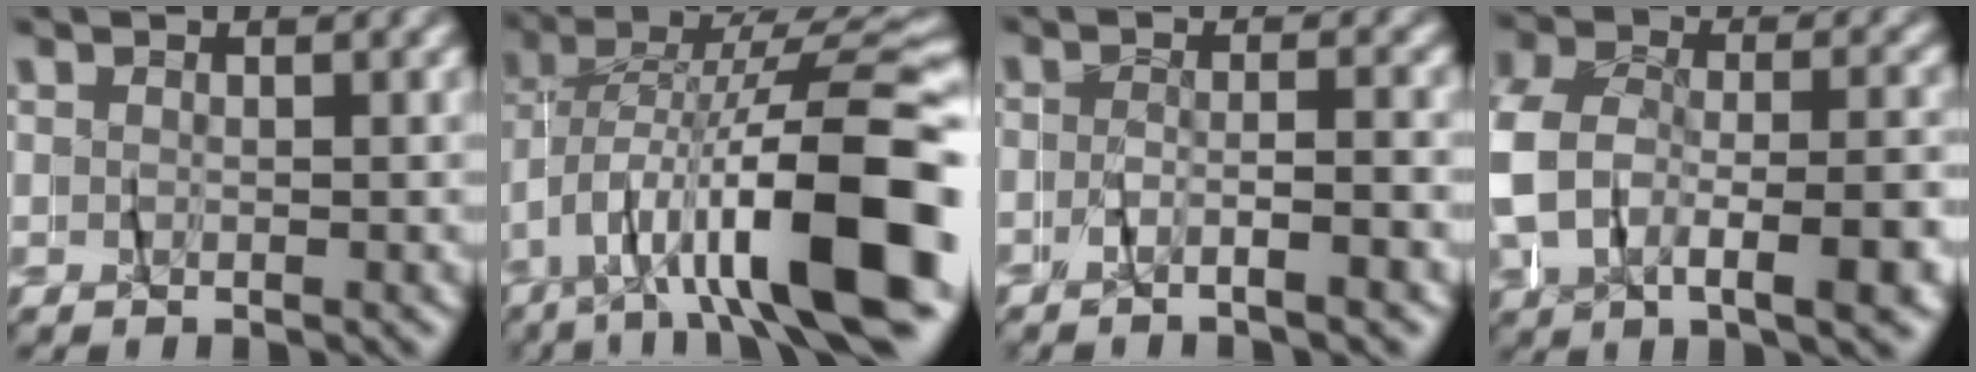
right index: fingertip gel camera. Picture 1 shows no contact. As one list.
[{"total": 14.1, "force": [-6.8, 4.3, 11.5], "torque": [-0.174, -0.018, -0.091]}, {"total": 2.1, "force": [-2.0, 0.3, 0.7], "torque": [-0.021, 0.009, -0.046]}, {"total": 7.3, "force": [-2.0, 4.4, 5.4], "torque": [-0.132, -0.003, -0.038]}]